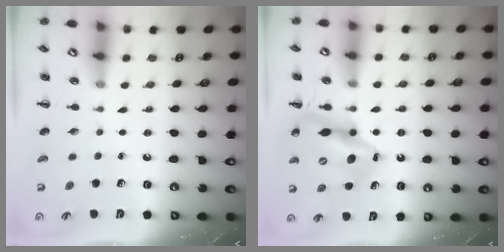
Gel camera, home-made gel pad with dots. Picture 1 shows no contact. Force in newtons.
{"total": 15.2, "press": 14.6, "slide": 4.3}